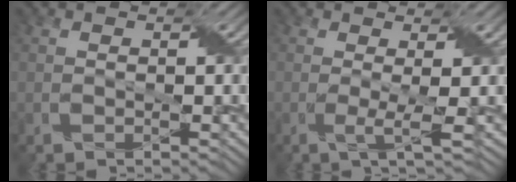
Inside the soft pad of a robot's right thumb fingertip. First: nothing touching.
{"total": 2.7, "force": [0.1, 0.5, 2.7], "torque": [-0.051, -0.001, -0.003]}